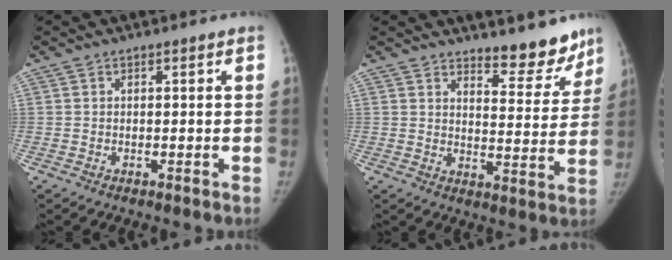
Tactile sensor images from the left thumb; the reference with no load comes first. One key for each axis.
{"total": 9.3, "fx": 8.0, "fy": 3.0, "fz": 3.8, "tx": -0.011, "ty": -0.068, "tz": 0.112}